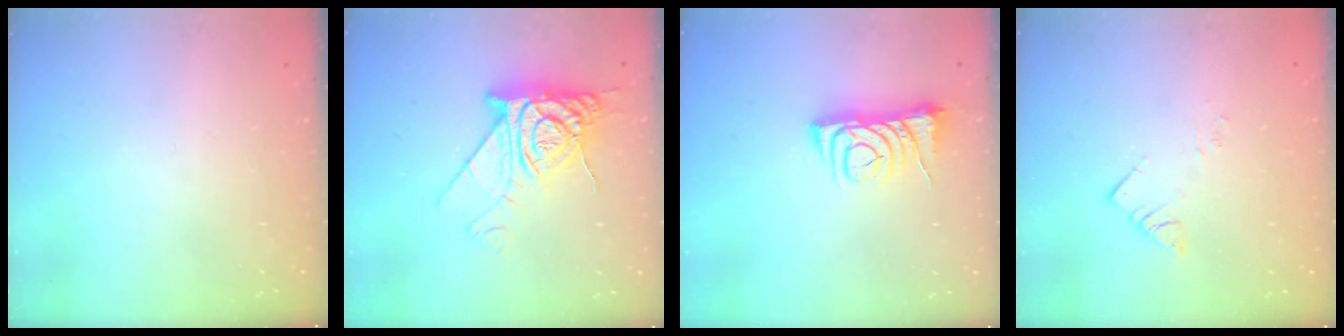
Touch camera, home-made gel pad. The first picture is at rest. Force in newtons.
{"total": 14.4, "press": 14.4, "slide": 1.3}
{"total": 7.3, "press": 7.2, "slide": 0.9}
{"total": 3.4, "press": 3.4, "slide": 0.1}